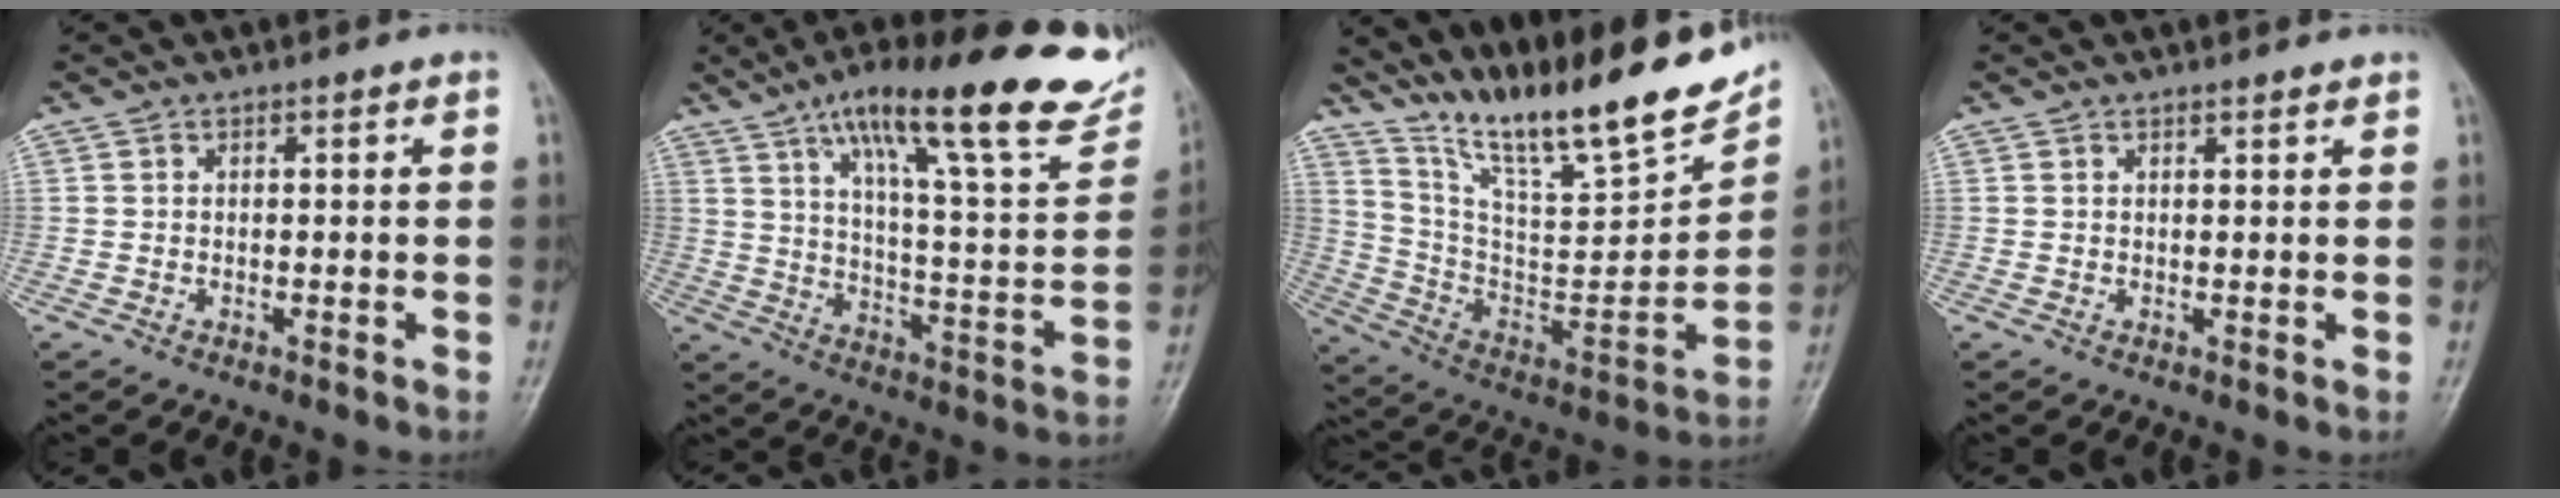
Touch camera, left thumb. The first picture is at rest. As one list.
[{"total": 27.8, "force": [18.6, 5.9, 19.9], "torque": [-0.264, -0.053, 0.273]}, {"total": 24.6, "force": [19.3, 4.5, 14.6], "torque": [-0.202, -0.094, 0.329]}, {"total": 1.2, "force": [1.1, 0.1, 0.4], "torque": [-0.002, -0.004, 0.017]}]